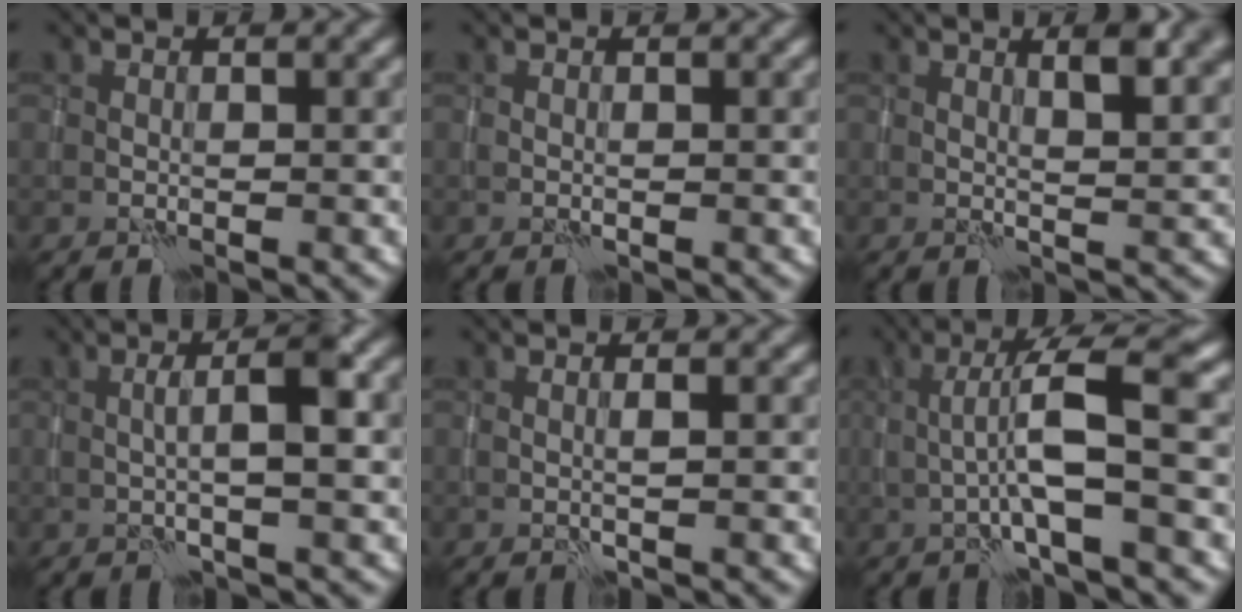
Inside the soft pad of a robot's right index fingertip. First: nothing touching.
{"total": 0.0}
{"total": 4.0, "force": [1.7, 1.2, 3.5], "torque": [-0.043, 0.006, 0.020]}
{"total": 4.9, "force": [0.2, 0.9, 4.8], "torque": [-0.081, 0.011, 0.001]}
{"total": 0.9, "force": [0.0, 0.2, 0.9], "torque": [-0.012, 0.002, -0.003]}
{"total": 5.7, "force": [-0.7, 0.7, 5.6], "torque": [-0.101, 0.017, -0.013]}